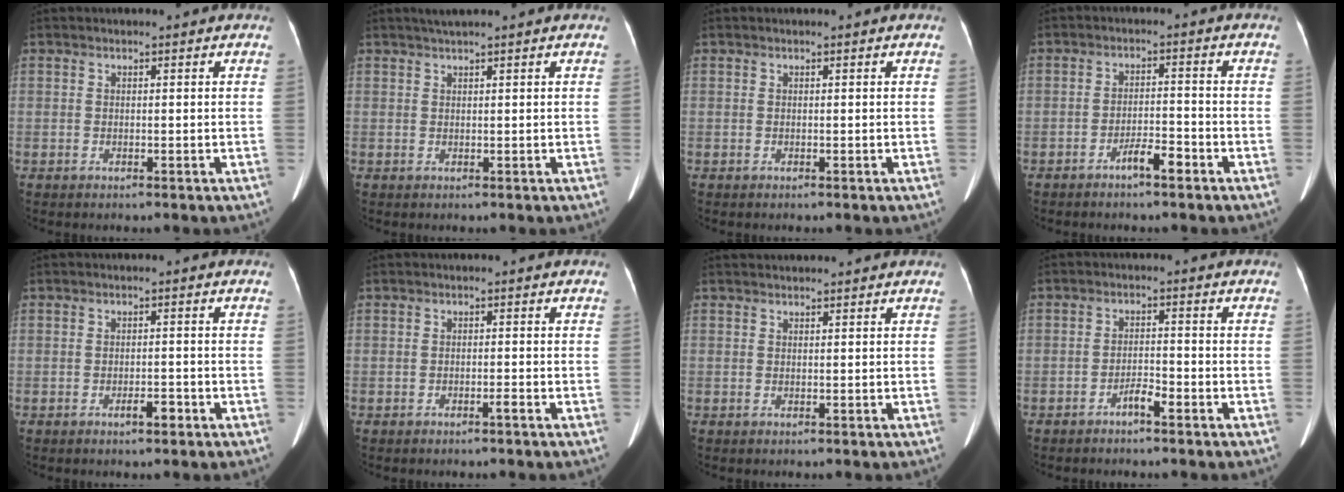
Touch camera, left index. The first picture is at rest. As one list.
[{"total": 1.9, "force": [1.5, -0.2, 1.1], "torque": [-0.015, 0.015, 0.031]}, {"total": 0.0}, {"total": 3.5, "force": [-2.6, 0.5, 2.4], "torque": [-0.039, 0.002, -0.048]}, {"total": 1.9, "force": [-1.2, 0.5, 1.4], "torque": [-0.021, 0.000, -0.020]}, {"total": 0.8, "force": [-0.6, -0.1, 0.4], "torque": [-0.004, 0.002, -0.013]}, {"total": 2.7, "force": [2.6, 0.1, 0.6], "torque": [-0.005, 0.025, 0.038]}, {"total": 2.4, "force": [-1.8, 0.3, 1.5], "torque": [-0.025, 0.002, -0.036]}]